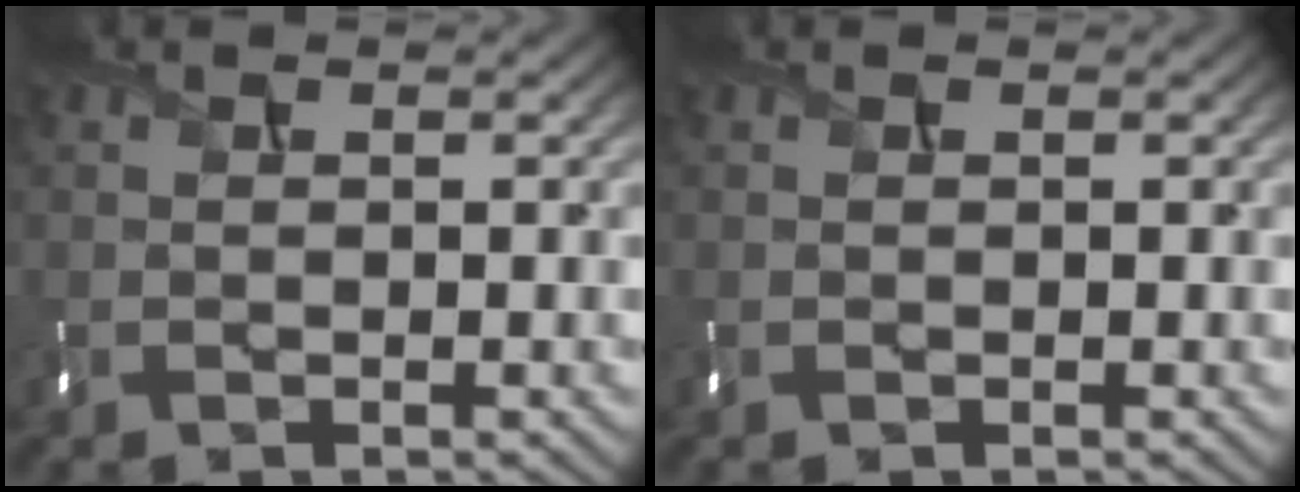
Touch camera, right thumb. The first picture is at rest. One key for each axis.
{"total": 0.0}